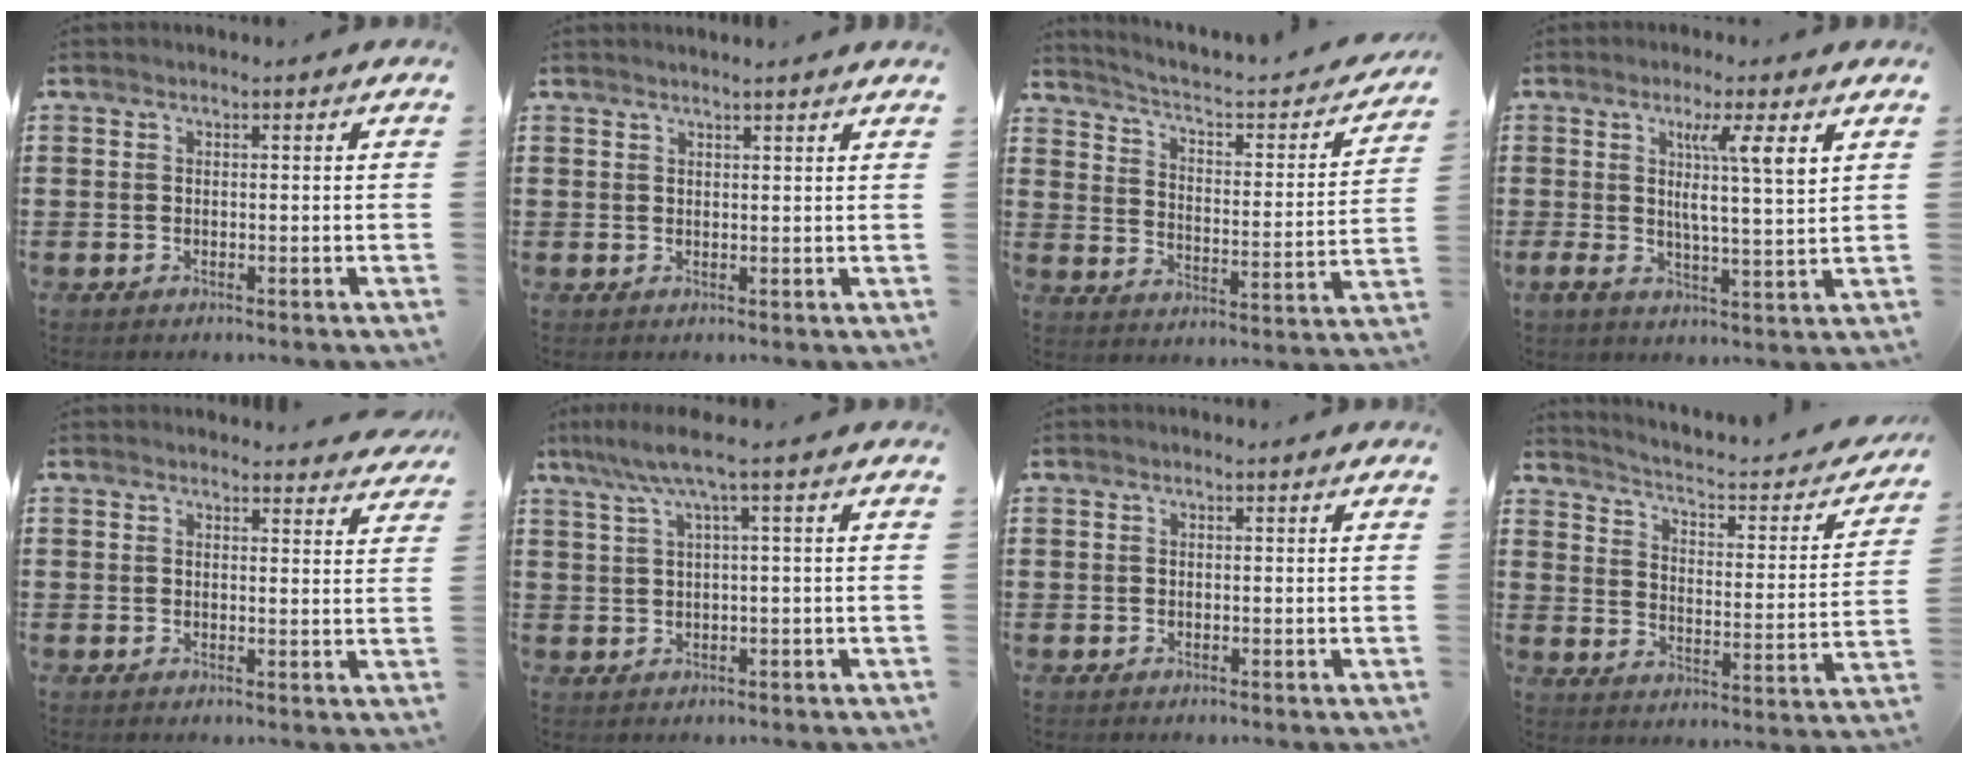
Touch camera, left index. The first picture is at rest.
{"total": 1.4, "force": [1.3, -0.3, 0.3], "torque": [-0.007, -0.003, 0.026]}
{"total": 2.8, "force": [2.1, 0.5, 1.8], "torque": [-0.052, -0.028, 0.022]}
{"total": 8.3, "force": [3.5, 0.9, 7.5], "torque": [-0.137, -0.009, 0.052]}
{"total": 2.1, "force": [2.0, 0.5, -0.1], "torque": [0.003, -0.007, 0.038]}
{"total": 4.5, "force": [1.2, -0.1, 4.4], "torque": [-0.094, -0.004, 0.016]}
{"total": 0.0}
{"total": 2.3, "force": [1.8, 0.3, 1.4], "torque": [-0.043, -0.028, 0.018]}